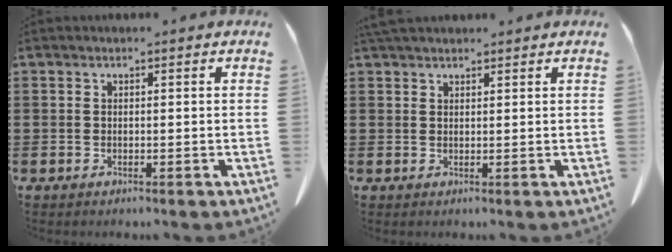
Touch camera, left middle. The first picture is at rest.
{"total": 2.1, "force": [1.9, 0.6, 0.7], "torque": [-0.019, 0.001, 0.038]}